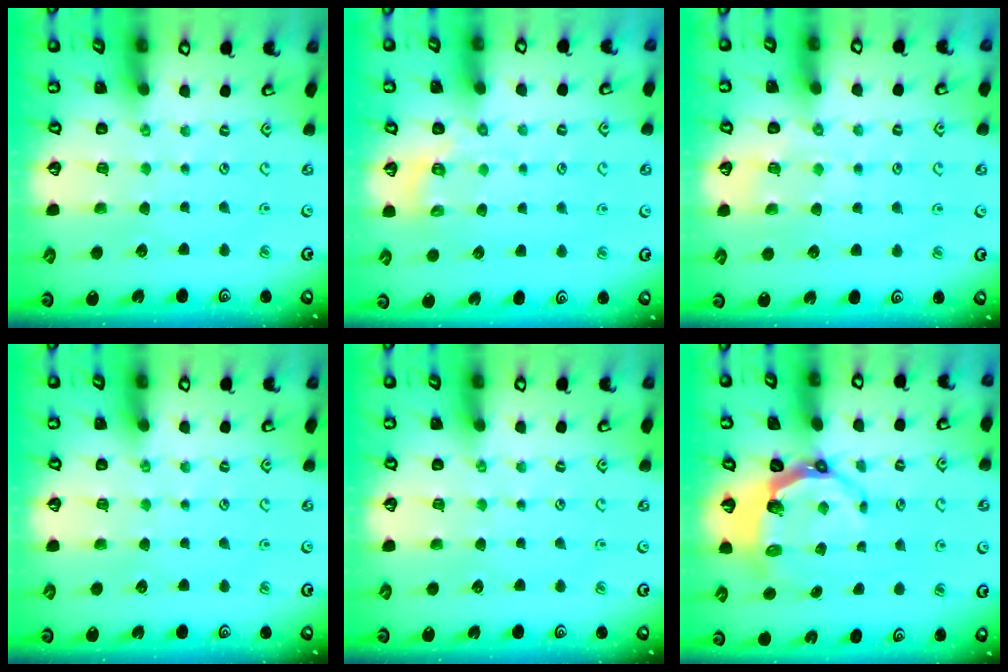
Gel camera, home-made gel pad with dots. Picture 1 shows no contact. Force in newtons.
{"total": 3.4, "press": 2.9, "slide": 1.7}
{"total": 5.6, "press": 5.5, "slide": 0.9}
{"total": 0.0}
{"total": 0.0}
{"total": 5.7, "press": 4.2, "slide": 3.8}